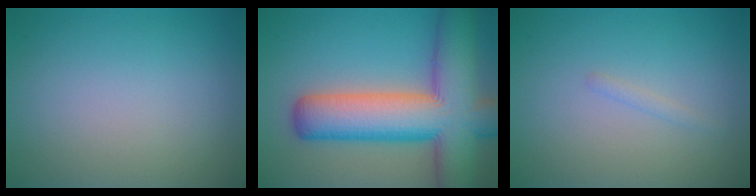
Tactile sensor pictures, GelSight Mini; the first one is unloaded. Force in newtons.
{"total": 13.0, "press": 13.0, "slide": 0.6}
{"total": 0.6, "press": 0.6, "slide": 0.0}